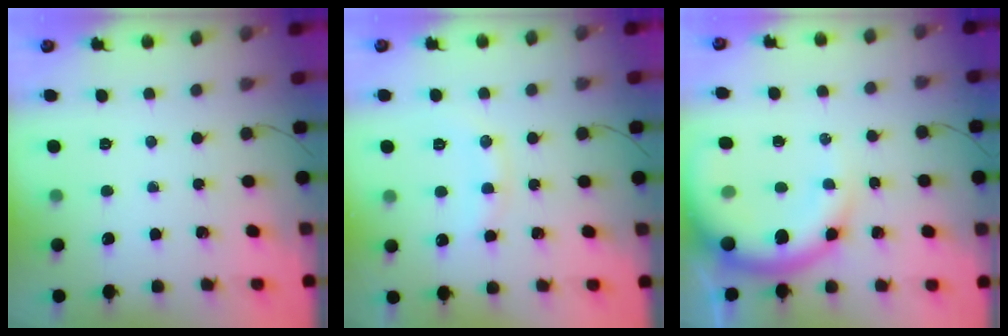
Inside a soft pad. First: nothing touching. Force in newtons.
{"total": 9.3, "press": 9.2, "slide": 1.0}
{"total": 14.5, "press": 14.3, "slide": 2.8}